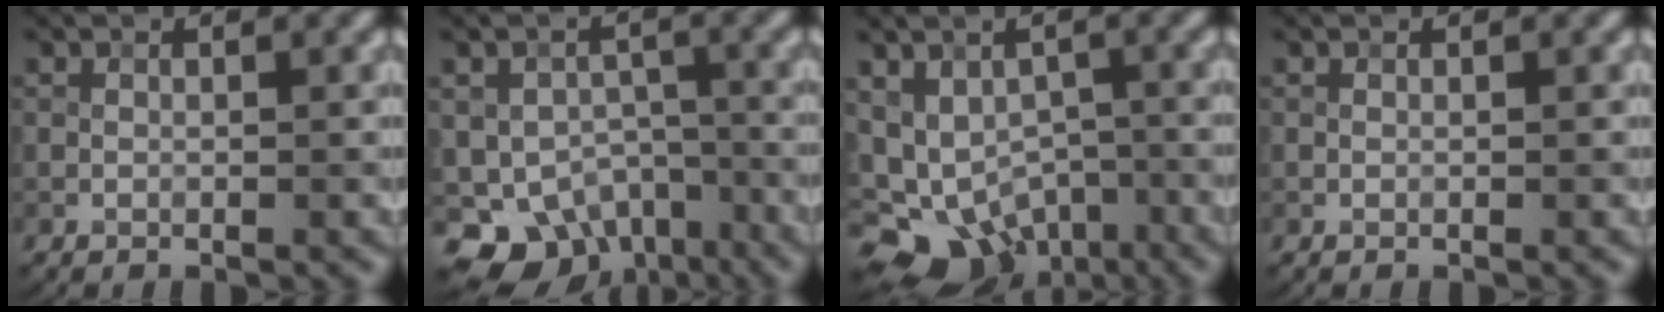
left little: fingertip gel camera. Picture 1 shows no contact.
{"total": 7.8, "force": [-4.7, 5.2, 3.3], "torque": [-0.041, -0.021, -0.074]}
{"total": 11.4, "force": [-6.2, 8.1, 5.0], "torque": [-0.075, -0.022, -0.075]}
{"total": 0.0}